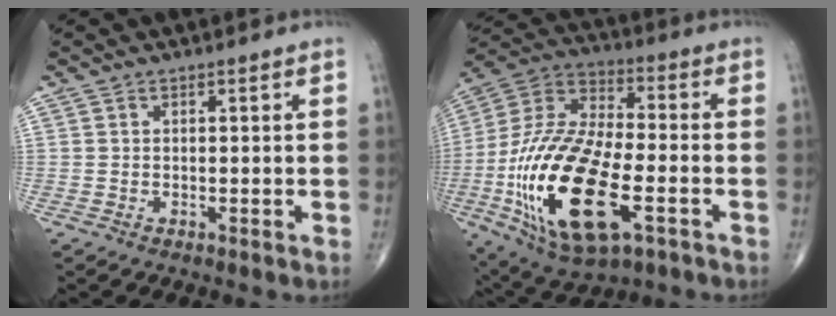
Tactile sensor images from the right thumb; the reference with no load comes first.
{"total": 27.1, "force": [-7.8, 12.2, 23.0], "torque": [-0.495, 0.004, -0.129]}